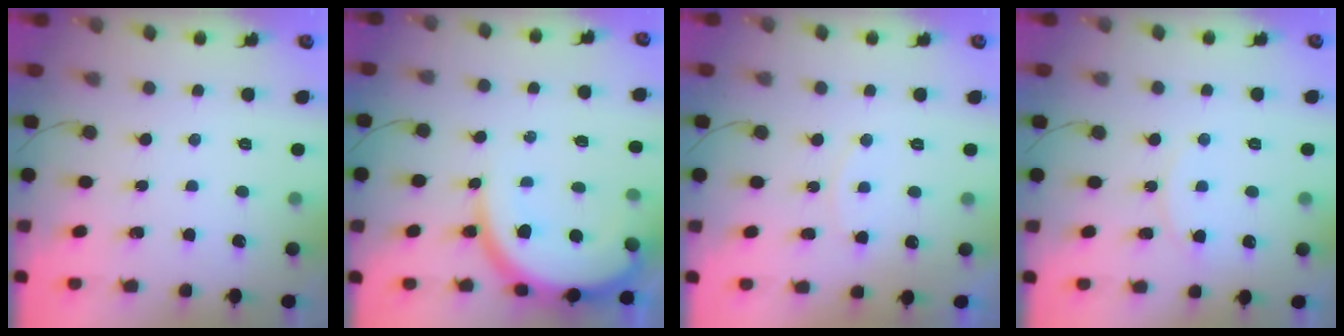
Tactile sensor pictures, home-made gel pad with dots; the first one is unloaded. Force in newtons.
{"total": 11.1, "press": 11.0, "slide": 1.4}
{"total": 5.9, "press": 5.9, "slide": 0.6}
{"total": 6.6, "press": 6.6, "slide": 0.7}